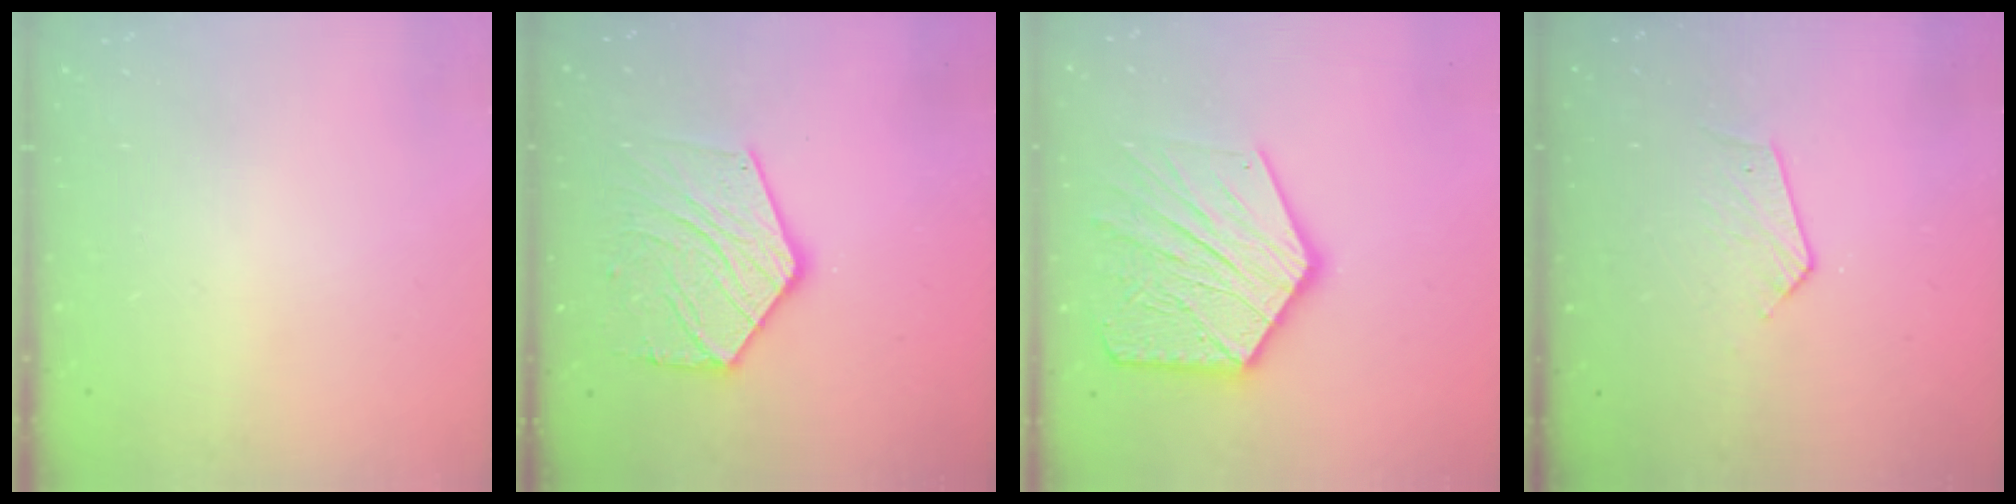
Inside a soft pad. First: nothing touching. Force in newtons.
{"total": 14.8, "press": 14.8, "slide": 0.8}
{"total": 21.6, "press": 21.6, "slide": 1.6}
{"total": 3.8, "press": 3.8, "slide": 0.3}